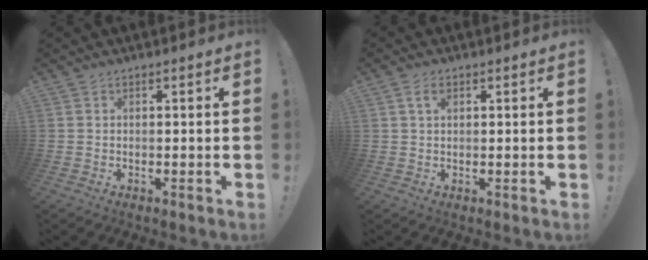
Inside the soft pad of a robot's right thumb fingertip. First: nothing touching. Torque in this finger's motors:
{"motor_torque": [-0.03, 0.04, -0.10, 0.11, 0.03]}